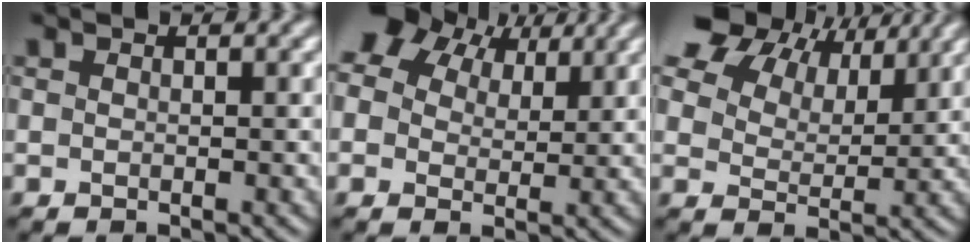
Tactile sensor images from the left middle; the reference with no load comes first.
{"total": 8.7, "force": [5.4, 5.1, 4.6], "torque": [-0.094, 0.022, 0.081]}
{"total": 9.9, "force": [7.0, 5.3, 4.6], "torque": [-0.117, 0.022, 0.117]}